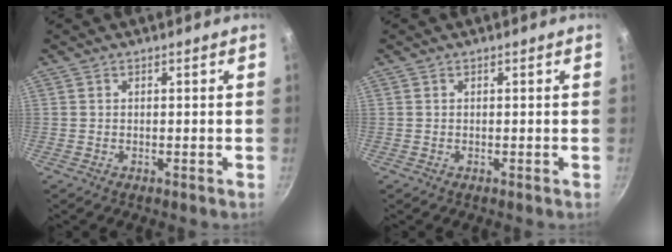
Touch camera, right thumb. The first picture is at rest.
{"total": 0.0}